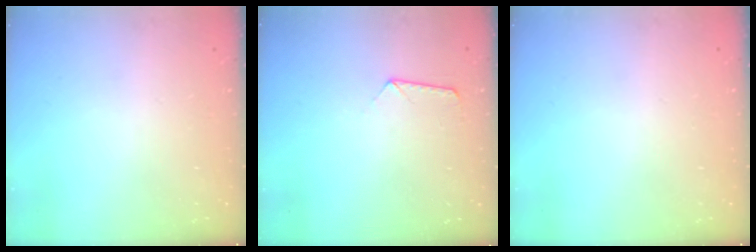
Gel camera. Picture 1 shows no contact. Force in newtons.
{"total": 8.9, "press": 8.8, "slide": 0.5}
{"total": 0.0}